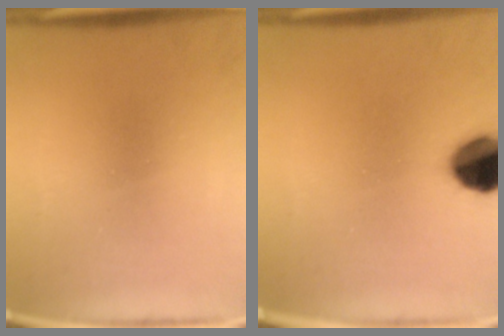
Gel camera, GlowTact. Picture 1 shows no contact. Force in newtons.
{"total": 12.5}